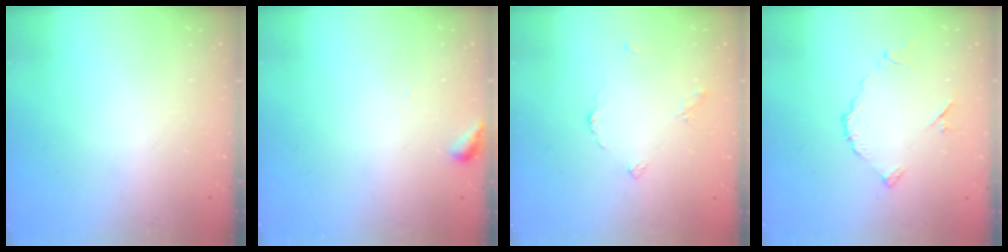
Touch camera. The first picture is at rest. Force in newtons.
{"total": 2.9, "press": 2.9, "slide": 0.3}
{"total": 4.2, "press": 4.1, "slide": 0.6}
{"total": 7.4, "press": 7.4, "slide": 0.3}